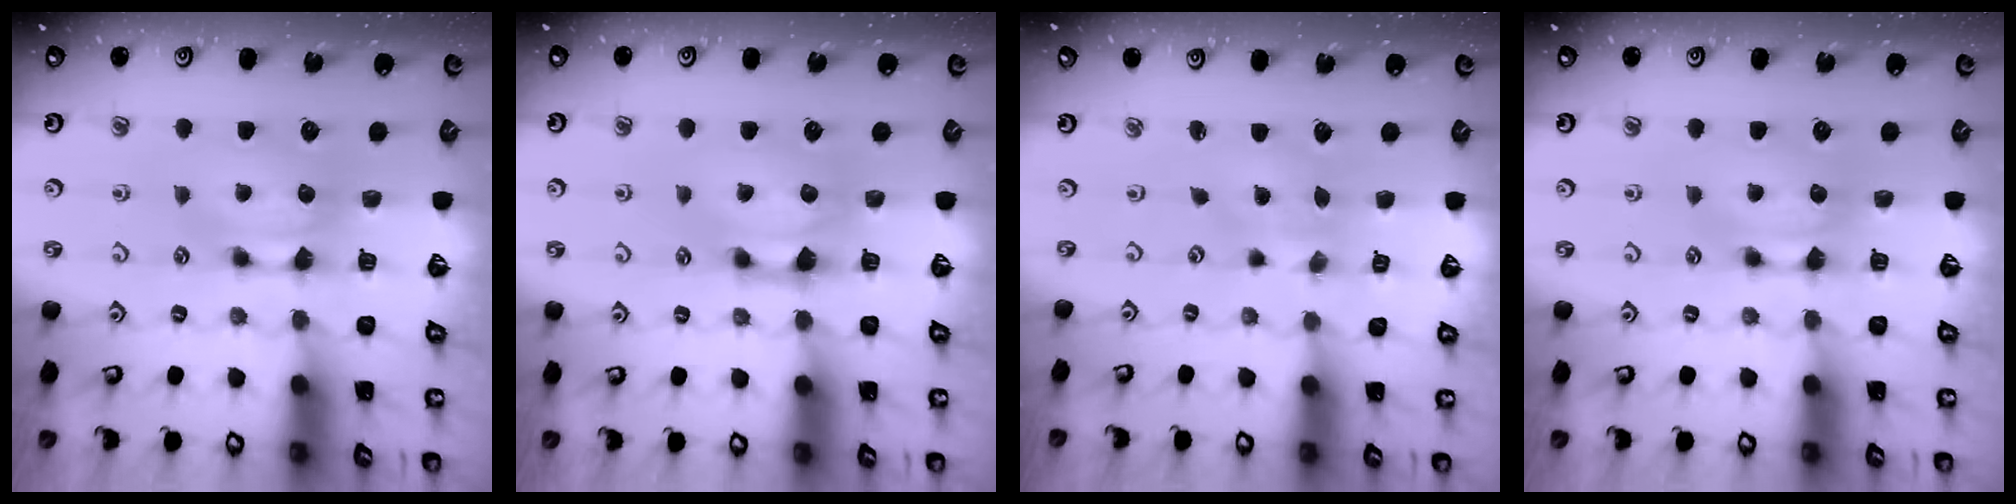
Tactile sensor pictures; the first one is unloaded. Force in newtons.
{"total": 1.6, "press": 1.1, "slide": 1.1}
{"total": 2.6, "press": 2.4, "slide": 0.9}
{"total": 0.0}